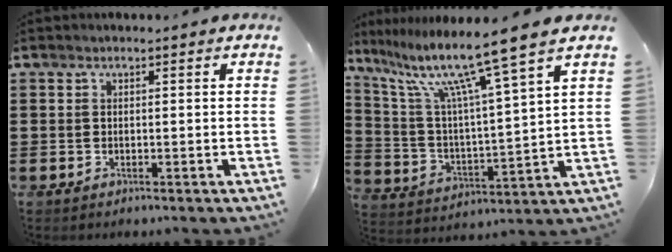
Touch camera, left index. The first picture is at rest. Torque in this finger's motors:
{"motor_torque": [1.22, -0.92, 0.55, 0.21]}